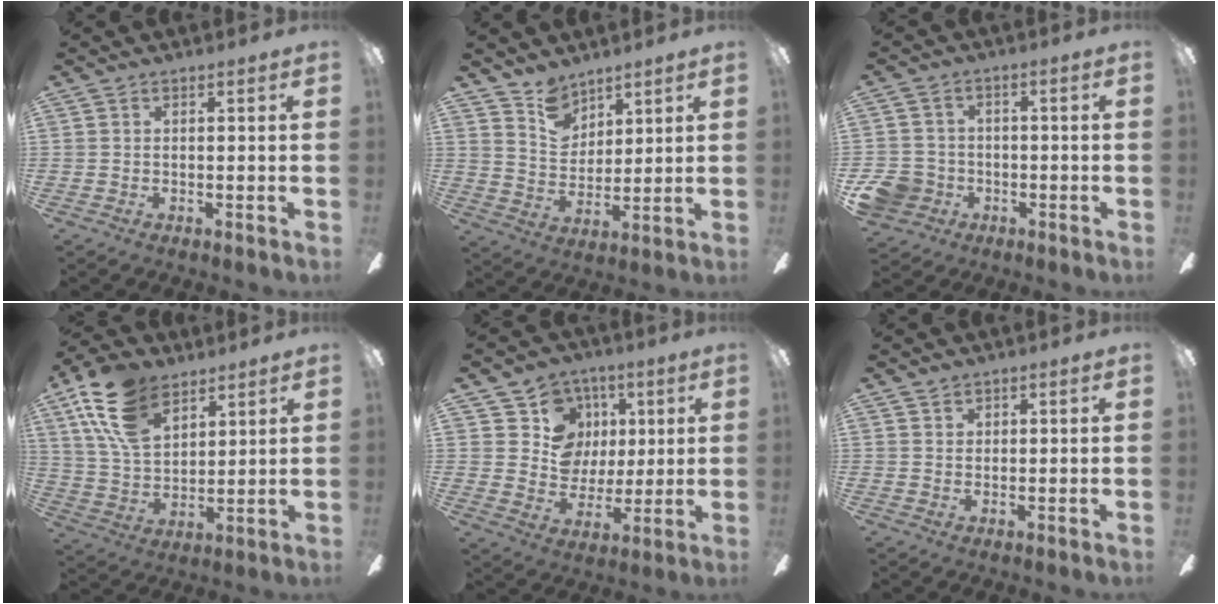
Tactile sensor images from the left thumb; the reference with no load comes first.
{"total": 8.8, "force": [6.9, 5.2, 1.6], "torque": [-0.039, -0.035, 0.133]}
{"total": 8.6, "force": [-3.3, 7.5, 2.7], "torque": [-0.067, 0.034, -0.057]}
{"total": 16.8, "force": [9.6, 9.8, 9.8], "torque": [-0.205, -0.023, 0.180]}
{"total": 12.9, "force": [4.3, 11.7, 3.1], "torque": [-0.049, -0.018, 0.087]}
{"total": 1.5, "force": [1.1, 1.0, 0.1], "torque": [0.005, 0.000, 0.018]}